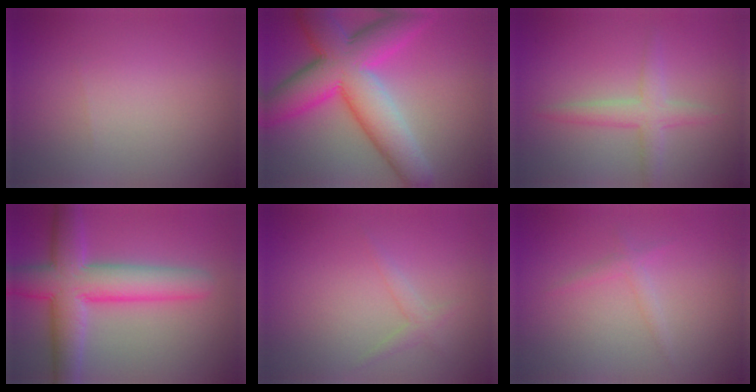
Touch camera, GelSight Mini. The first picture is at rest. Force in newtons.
{"total": 10.5, "press": 10.5, "slide": 0.3}
{"total": 2.4, "press": 2.4, "slide": 0.1}
{"total": 8.0, "press": 8.0, "slide": 0.4}
{"total": 1.1, "press": 1.1, "slide": 0.1}
{"total": 1.1, "press": 1.1, "slide": 0.1}